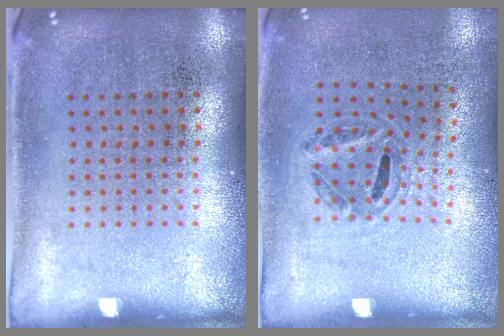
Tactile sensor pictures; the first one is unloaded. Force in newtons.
{"total": 1.2, "press": 0.8, "slide": 0.9}